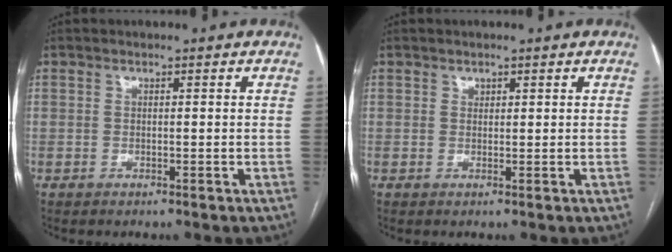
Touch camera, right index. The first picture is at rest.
{"total": 0.9, "force": [0.6, 0.6, 0.3], "torque": [-0.001, -0.001, 0.008]}